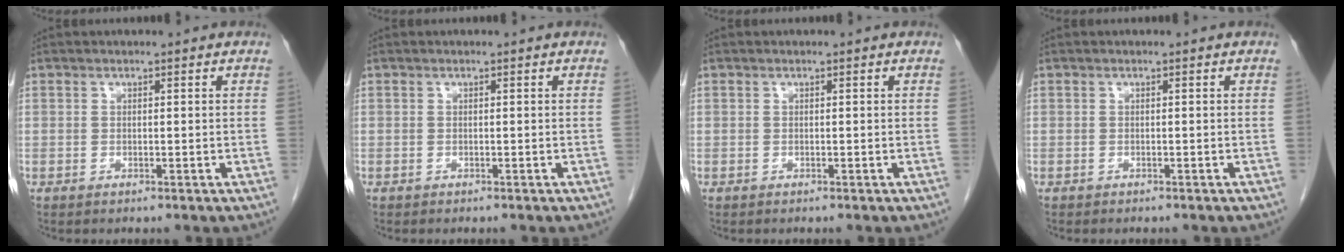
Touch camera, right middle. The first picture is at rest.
{"total": 0.0}
{"total": 0.0}
{"total": 0.8, "force": [-0.7, 0.3, 0.3], "torque": [-0.011, 0.000, -0.007]}